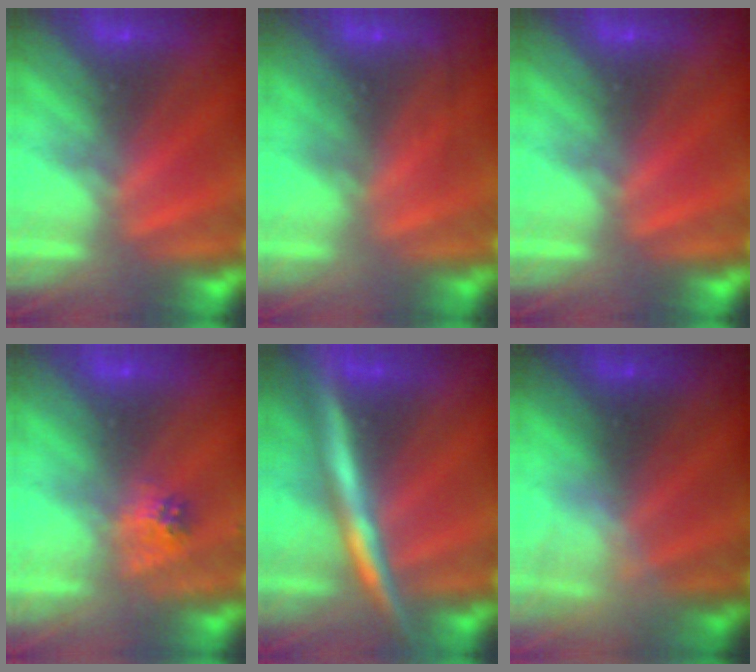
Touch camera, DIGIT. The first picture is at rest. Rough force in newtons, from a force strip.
{"total": 2.4}
{"total": 0.0}
{"total": 2.2}
{"total": 6.0}
{"total": 2.3}